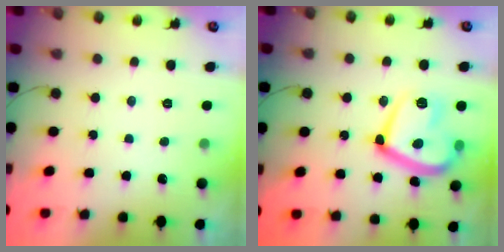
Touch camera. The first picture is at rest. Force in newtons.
{"total": 17.3, "press": 17.3, "slide": 1.5}